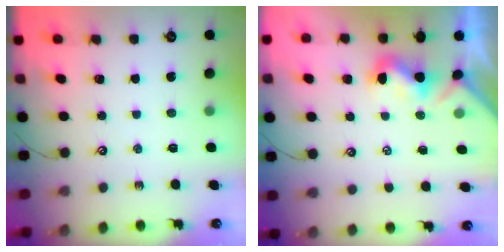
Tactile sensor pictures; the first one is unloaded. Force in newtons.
{"total": 1.1, "press": 1.0, "slide": 0.5}